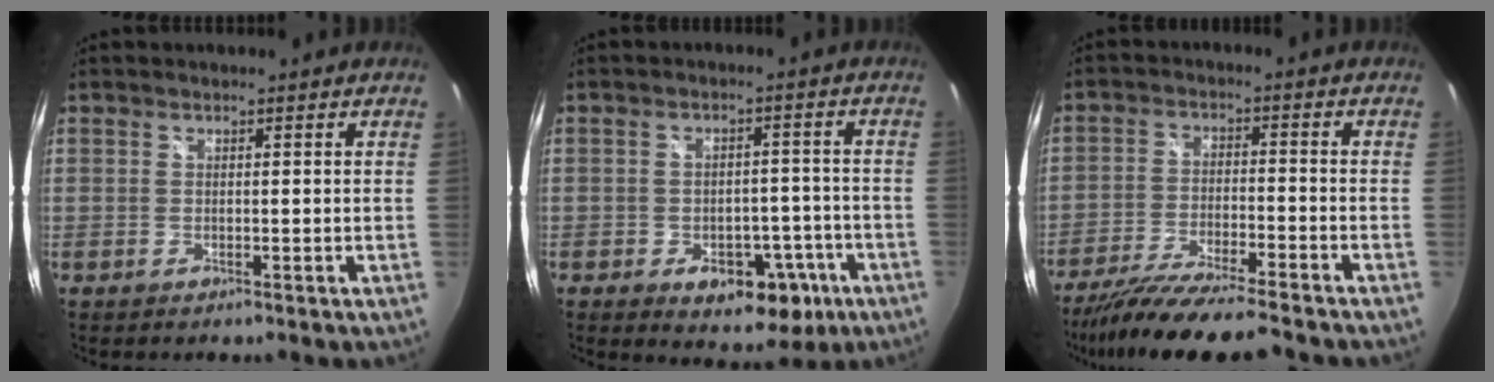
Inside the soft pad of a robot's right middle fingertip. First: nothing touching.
{"total": 11.1, "force": [-5.4, 7.1, 6.5], "torque": [-0.094, 0.008, -0.057]}
{"total": 13.6, "force": [-12.0, 0.5, 6.5], "torque": [-0.140, -0.030, -0.206]}